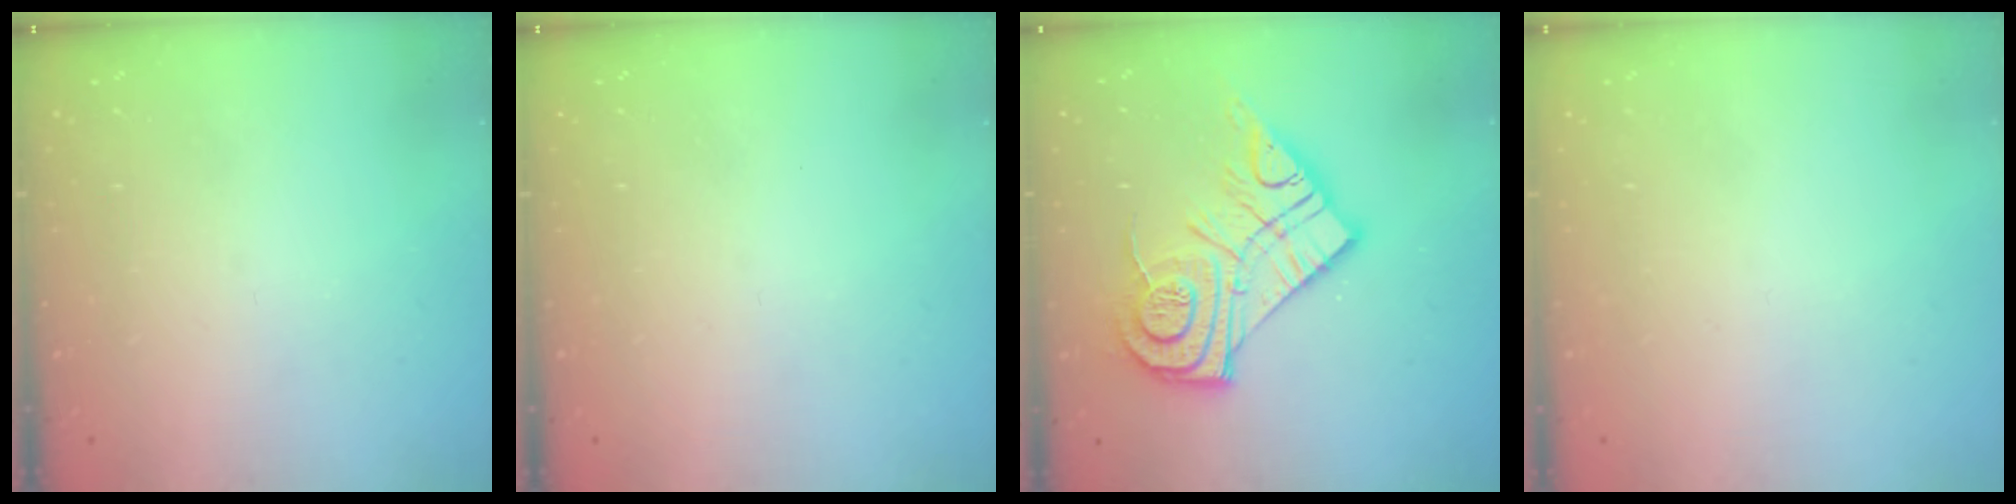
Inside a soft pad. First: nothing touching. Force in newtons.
{"total": 0.0}
{"total": 18.5, "press": 18.5, "slide": 1.5}
{"total": 1.6, "press": 1.6, "slide": 0.1}